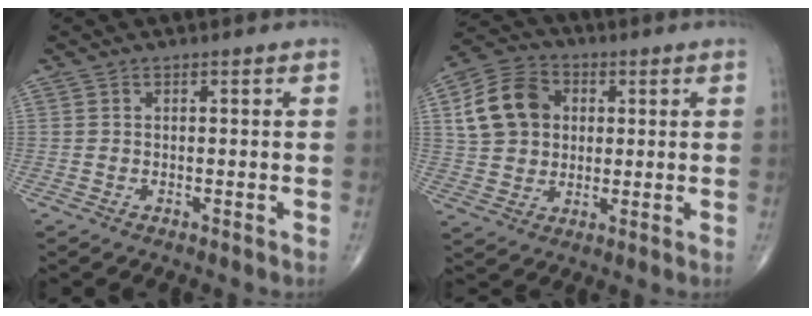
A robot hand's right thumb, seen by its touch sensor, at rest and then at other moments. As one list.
[{"total": 12.4, "force": [2.6, 9.9, 7.0], "torque": [-0.111, 0.010, 0.040]}]